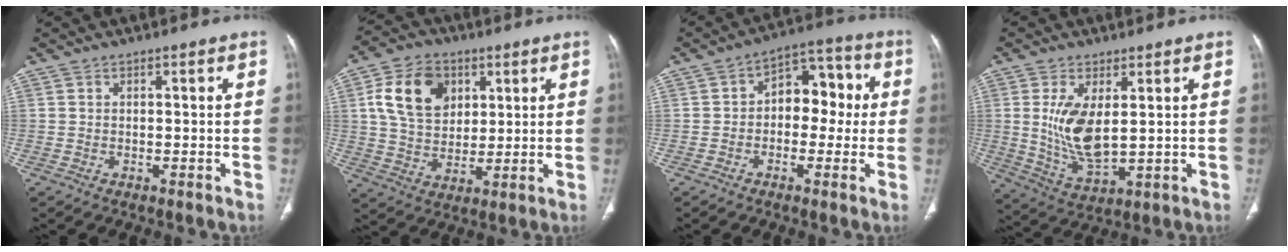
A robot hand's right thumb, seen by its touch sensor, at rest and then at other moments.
{"total": 13.5, "force": [4.4, 9.8, 8.2], "torque": [-0.120, -0.005, 0.080]}
{"total": 10.2, "force": [0.2, 6.8, 7.5], "torque": [-0.059, 0.037, -0.010]}
{"total": 10.3, "force": [1.7, 4.7, 9.0], "torque": [-0.173, -0.023, 0.047]}